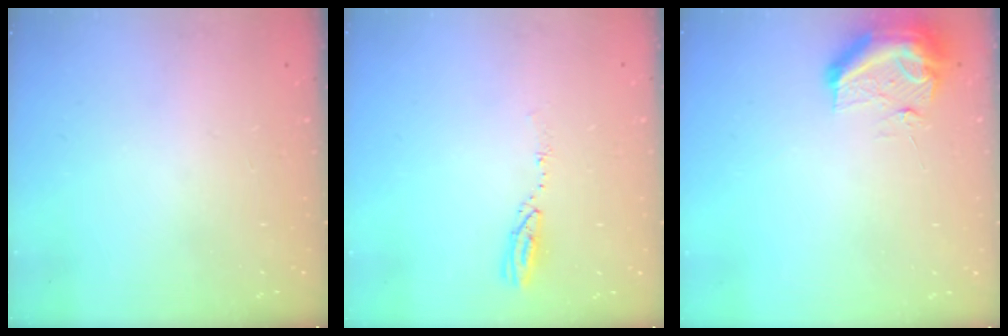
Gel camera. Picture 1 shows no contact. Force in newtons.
{"total": 3.9, "press": 3.9, "slide": 0.4}
{"total": 10.3, "press": 10.2, "slide": 1.7}